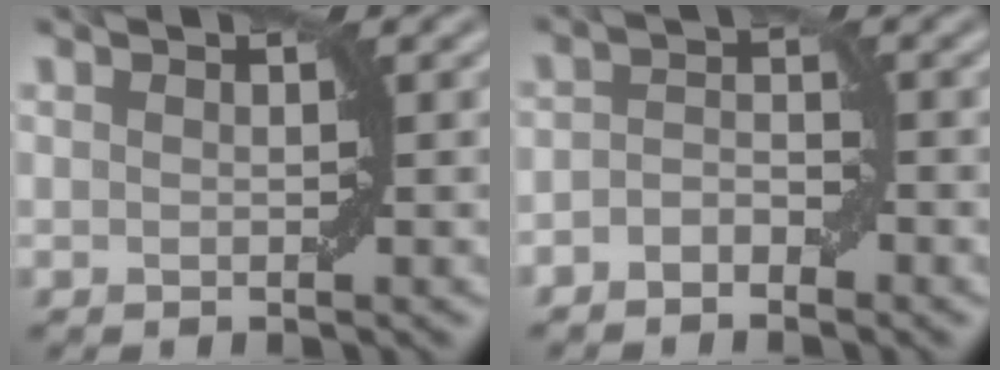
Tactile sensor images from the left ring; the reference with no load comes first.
{"total": 1.8, "force": [-1.2, 0.9, 0.9], "torque": [-0.019, 0.008, -0.026]}